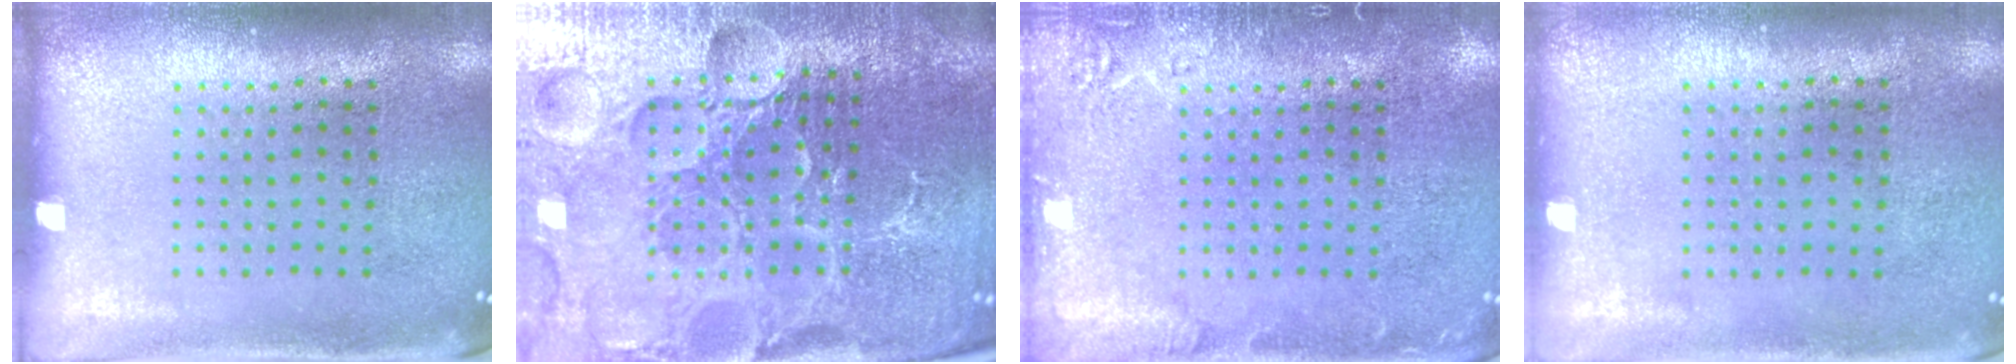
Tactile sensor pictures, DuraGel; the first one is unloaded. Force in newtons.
{"total": 5.6, "press": 5.2, "slide": 2.1}
{"total": 2.0, "press": 2.0, "slide": 0.4}
{"total": 0.0}